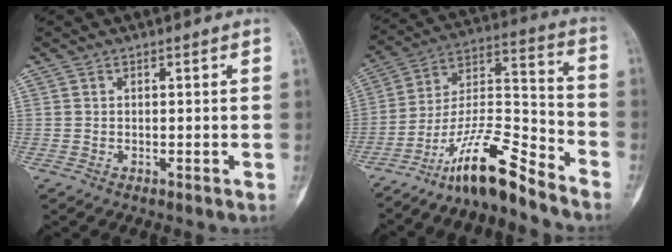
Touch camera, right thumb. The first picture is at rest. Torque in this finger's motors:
{"motor_torque": [0.90, 0.07, 1.24, -1.55, 0.31]}